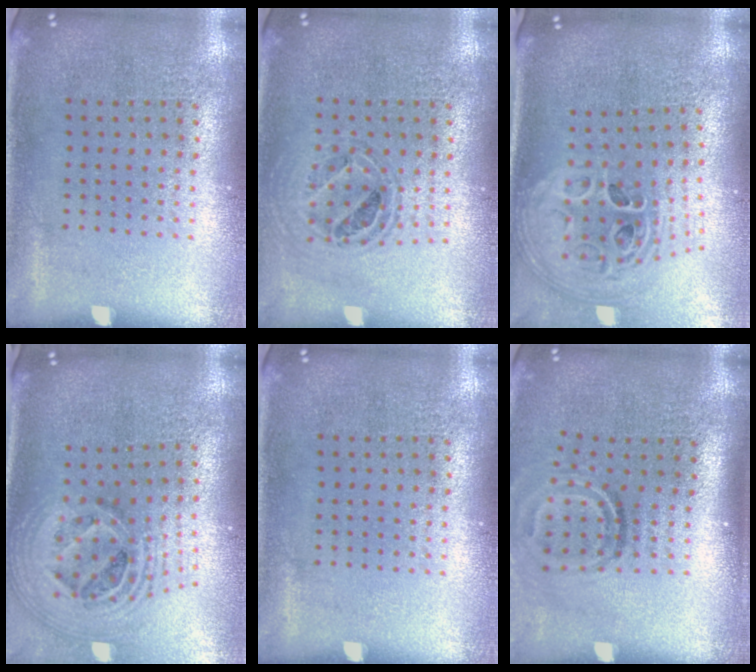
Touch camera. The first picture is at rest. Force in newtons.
{"total": 0.8, "press": 0.8, "slide": 0.3}
{"total": 2.9, "press": 2.0, "slide": 2.1}
{"total": 2.7, "press": 1.9, "slide": 1.9}
{"total": 0.0}
{"total": 1.9, "press": 1.2, "slide": 1.5}